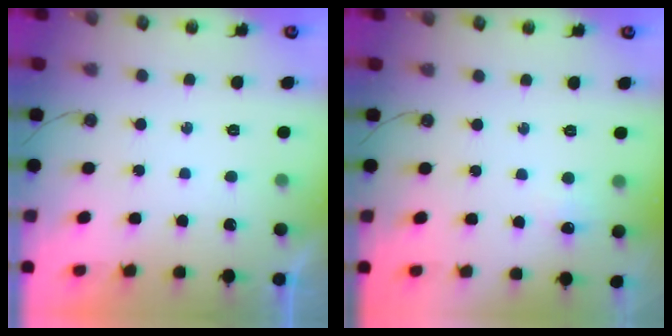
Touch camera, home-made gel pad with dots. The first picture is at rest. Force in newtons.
{"total": 5.3, "press": 5.2, "slide": 0.7}